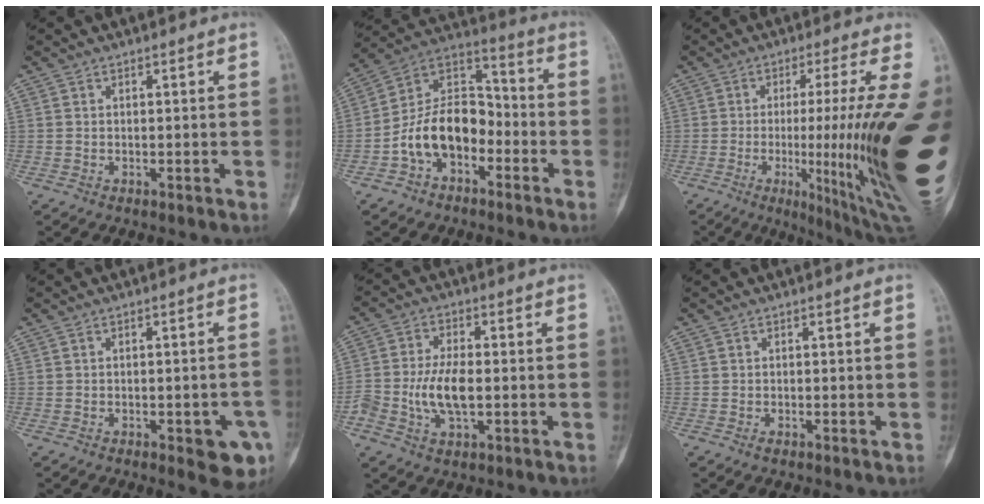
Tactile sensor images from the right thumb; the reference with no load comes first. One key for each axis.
{"total": 14.1, "fx": -4.9, "fy": 9.4, "fz": 9.4, "tx": -0.143, "ty": 0.069, "tz": -0.099}
{"total": 23.3, "fx": -1.4, "fy": 1.8, "fz": 23.2, "tx": -0.268, "ty": -0.016, "tz": -0.008}
{"total": 6.9, "fx": -2.8, "fy": 2.6, "fz": 5.8, "tx": -0.056, "ty": 0.010, "tz": -0.026}
{"total": 8.8, "fx": -1.5, "fy": 4.3, "fz": 7.6, "tx": -0.156, "ty": 0.011, "tz": -0.028}
{"total": 0.6, "fx": -0.4, "fy": 0.4, "fz": 0.3, "tx": -0.007, "ty": 0.000, "tz": -0.009}